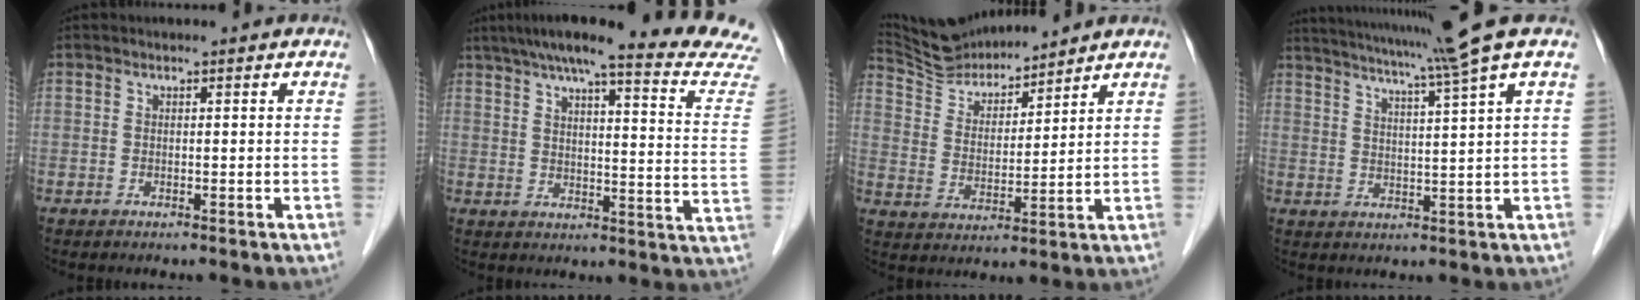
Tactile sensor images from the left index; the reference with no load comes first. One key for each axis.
{"total": 23.2, "fx": 20.8, "fy": -0.7, "fz": 10.3, "tx": -0.149, "ty": -0.061, "tz": 0.250}
{"total": 9.6, "fx": 9.4, "fy": 1.0, "fz": 1.7, "tx": -0.047, "ty": 0.016, "tz": 0.187}
{"total": 11.9, "fx": 9.2, "fy": -3.1, "fz": 6.9, "tx": -0.118, "ty": -0.017, "tz": 0.130}